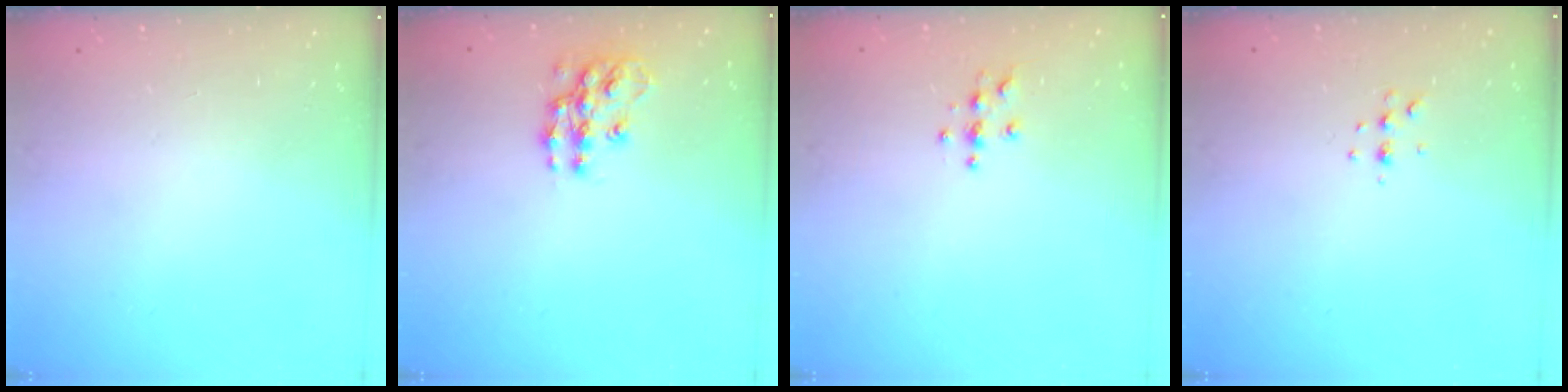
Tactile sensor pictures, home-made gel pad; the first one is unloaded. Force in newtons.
{"total": 11.8, "press": 11.7, "slide": 0.6}
{"total": 3.9, "press": 3.8, "slide": 0.4}
{"total": 4.4, "press": 4.0, "slide": 1.8}